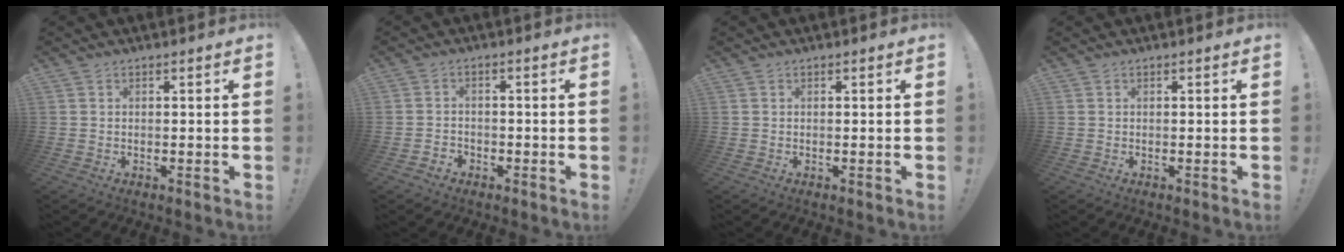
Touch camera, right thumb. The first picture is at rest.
{"total": 2.7, "force": [-2.1, 1.5, 0.5], "torque": [-0.010, 0.004, -0.042]}
{"total": 0.0}
{"total": 0.0}